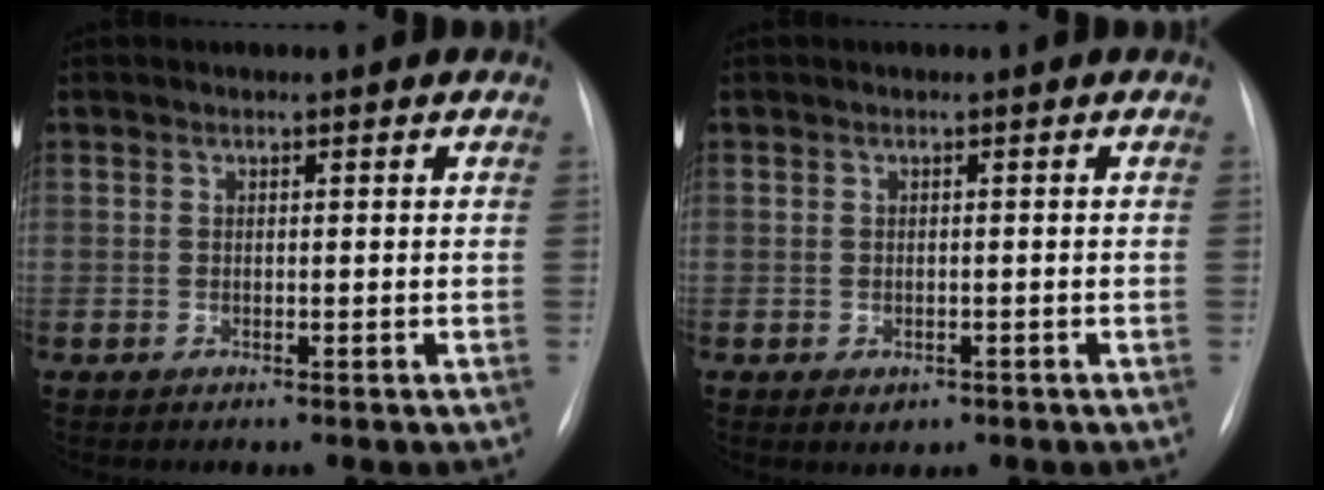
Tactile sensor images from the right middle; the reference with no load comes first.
{"total": 1.8, "force": [-0.9, 1.4, 0.8], "torque": [-0.008, 0.001, -0.001]}